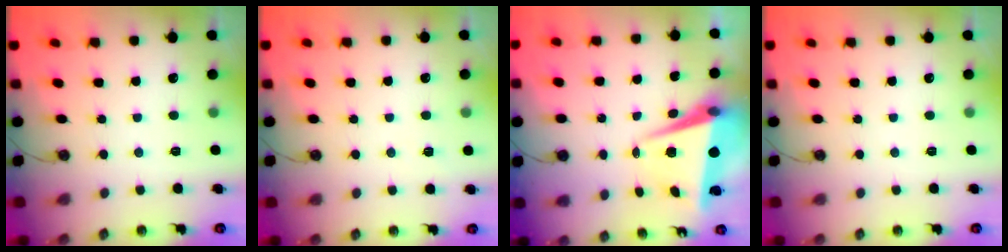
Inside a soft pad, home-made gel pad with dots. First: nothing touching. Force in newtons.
{"total": 2.4, "press": 1.7, "slide": 1.7}
{"total": 8.1, "press": 7.9, "slide": 1.8}
{"total": 0.0}